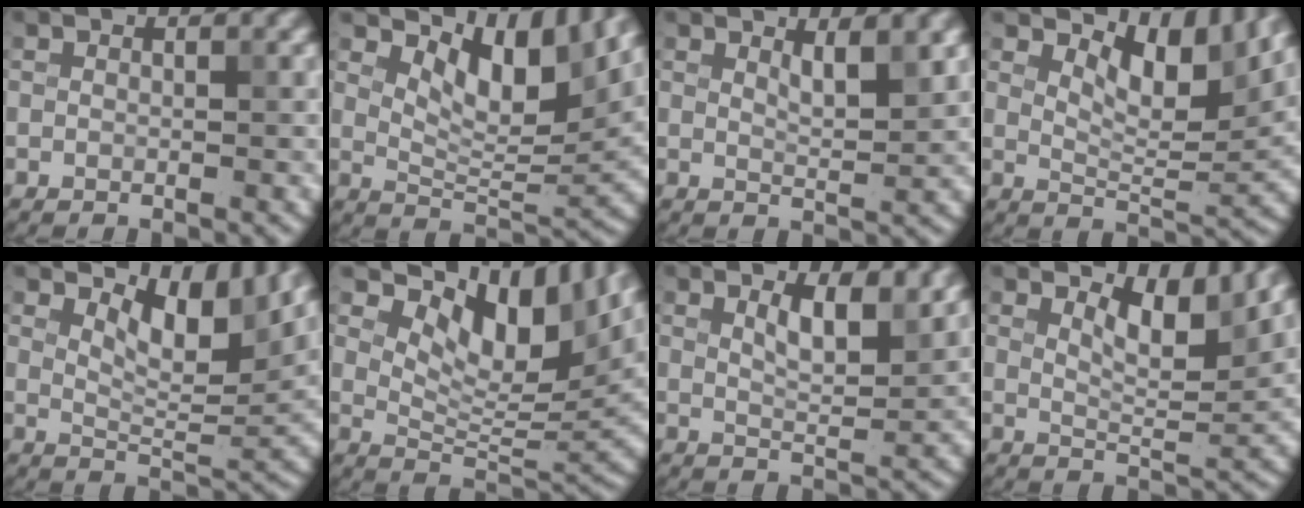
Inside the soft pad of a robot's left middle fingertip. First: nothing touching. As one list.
[{"total": 7.0, "force": [3.9, 2.9, 4.9], "torque": [-0.076, -0.006, 0.061]}, {"total": 2.5, "force": [1.5, 0.6, 1.9], "torque": [-0.026, -0.005, 0.026]}, {"total": 5.9, "force": [3.5, 2.4, 4.2], "torque": [-0.069, -0.006, 0.054]}, {"total": 5.4, "force": [3.3, 1.9, 3.8], "torque": [-0.069, -0.008, 0.052]}, {"total": 10.8, "force": [6.6, 4.4, 7.3], "torque": [-0.111, 0.001, 0.118]}, {"total": 3.8, "force": [2.0, 1.2, 3.0], "torque": [-0.053, -0.005, 0.036]}, {"total": 4.2, "force": [2.6, 1.1, 3.1], "torque": [-0.059, -0.006, 0.043]}]